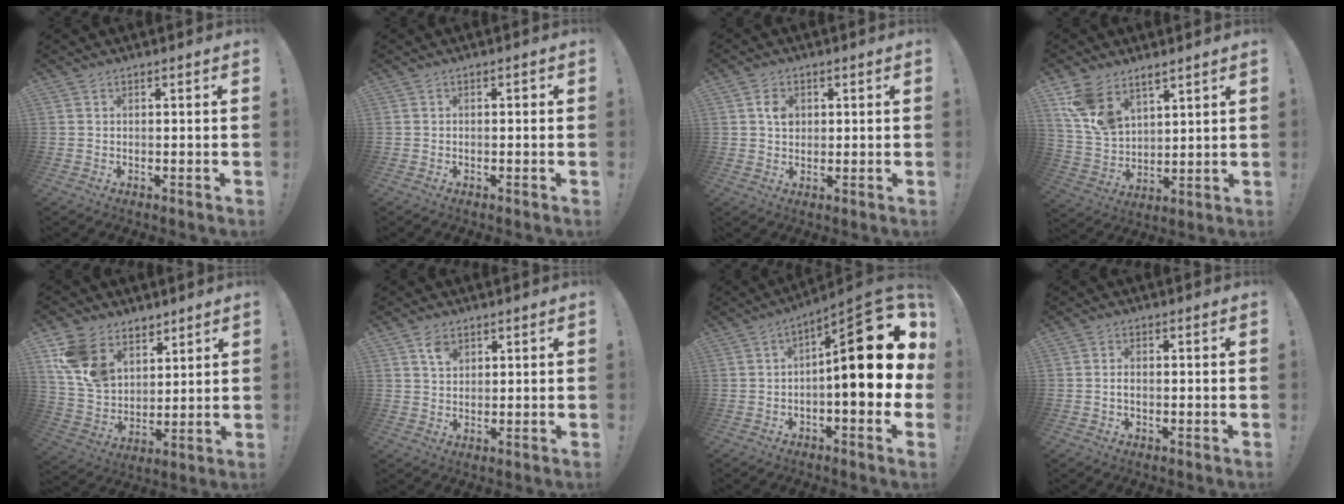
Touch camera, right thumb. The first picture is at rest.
{"total": 0.8, "force": [-0.6, 0.3, 0.3], "torque": [-0.006, 0.003, -0.010]}
{"total": 4.5, "force": [1.1, 3.5, 2.5], "torque": [-0.036, 0.002, 0.019]}
{"total": 11.0, "force": [7.8, 6.2, 4.7], "torque": [-0.103, -0.039, 0.159]}
{"total": 15.0, "force": [8.9, 10.4, 6.2], "torque": [-0.123, -0.045, 0.181]}
{"total": 4.3, "force": [2.5, 2.8, 2.2], "torque": [-0.034, -0.007, 0.044]}
{"total": 20.2, "force": [2.3, 6.2, 19.1], "torque": [-0.254, -0.016, 0.035]}
{"total": 1.7, "force": [-0.3, 1.0, 1.4], "torque": [-0.026, 0.007, -0.005]}